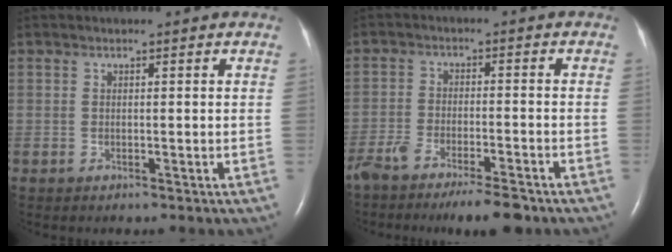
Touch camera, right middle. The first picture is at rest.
{"total": 10.0, "force": [-8.0, 1.7, 5.8], "torque": [-0.094, -0.013, -0.126]}